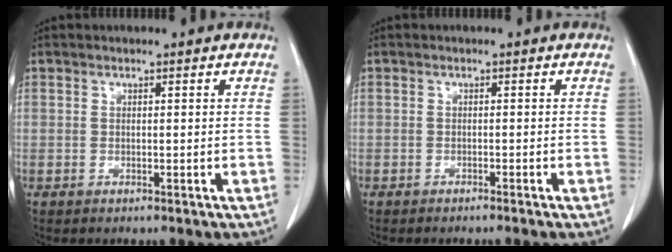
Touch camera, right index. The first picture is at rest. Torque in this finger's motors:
{"motor_torque": [-0.66, -0.62, -0.24, -0.05]}